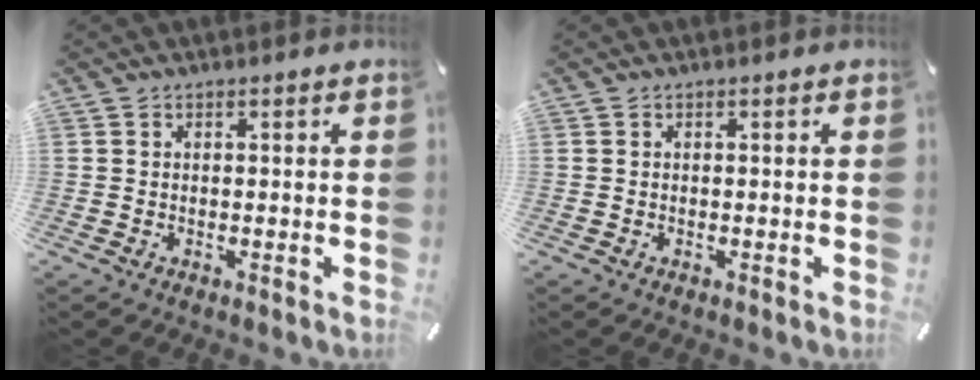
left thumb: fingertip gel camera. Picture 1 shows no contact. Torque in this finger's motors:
{"motor_torque": [-0.12, 0.05, -0.05, -0.02, 0.00]}